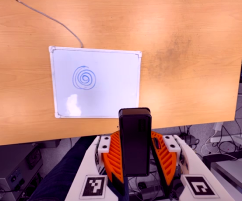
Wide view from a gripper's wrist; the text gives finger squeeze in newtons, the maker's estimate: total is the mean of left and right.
{"total": 5.2, "left": 5.0, "right": 5.4}